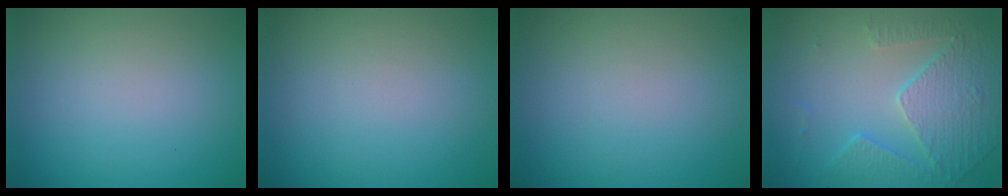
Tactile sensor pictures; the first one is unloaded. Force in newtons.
{"total": 0.0}
{"total": 0.0}
{"total": 5.1, "press": 3.7, "slide": 3.6}